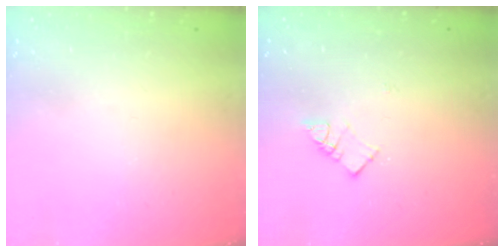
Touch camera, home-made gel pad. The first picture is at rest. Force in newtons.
{"total": 5.4, "press": 5.4, "slide": 0.1}